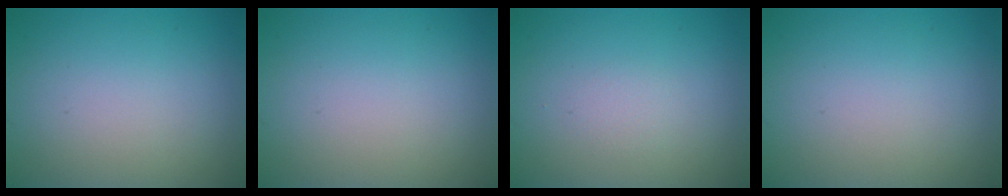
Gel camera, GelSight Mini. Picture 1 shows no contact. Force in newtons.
{"total": 0.0}
{"total": 0.7, "press": 0.7, "slide": 0.1}
{"total": 0.0}